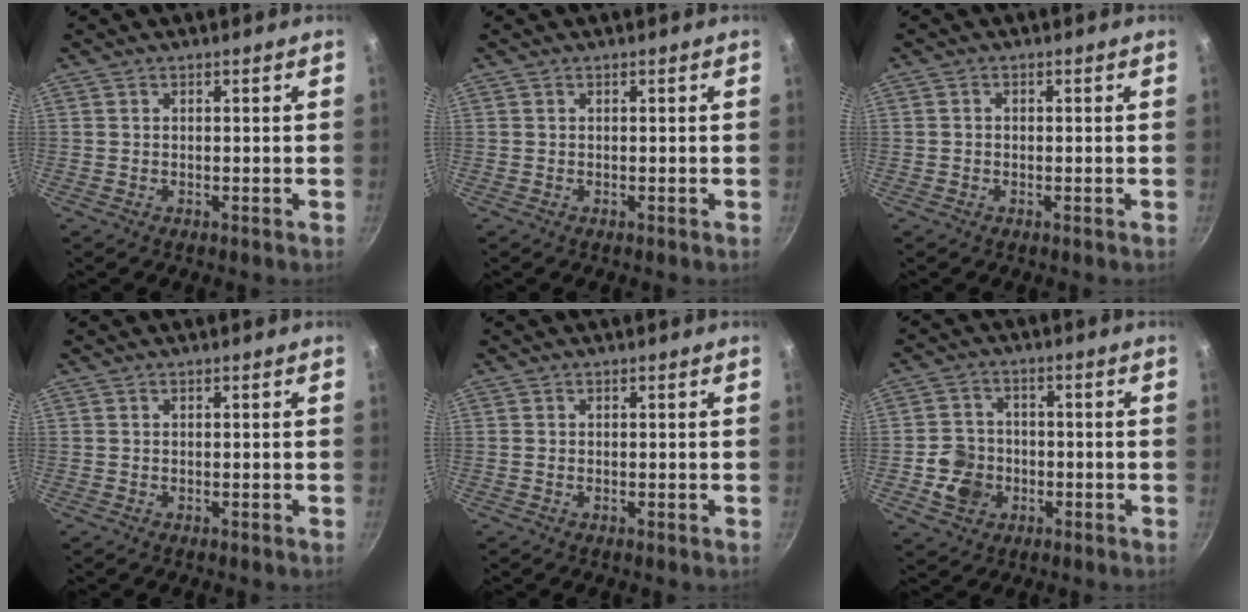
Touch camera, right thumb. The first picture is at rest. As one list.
[{"total": 0.0}, {"total": 0.8, "force": [-0.2, 0.7, 0.4], "torque": [-0.007, 0.004, -0.004]}, {"total": 0.0}, {"total": 0.0}, {"total": 7.4, "force": [-2.0, 6.5, 2.9], "torque": [-0.029, 0.024, -0.040]}]